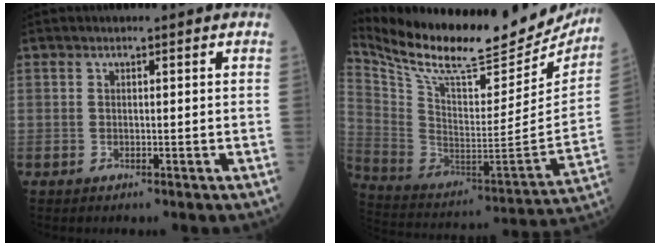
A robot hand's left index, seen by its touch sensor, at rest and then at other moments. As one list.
[{"total": 28.5, "force": [25.4, 5.8, 11.7], "torque": [-0.226, -0.070, 0.374]}]